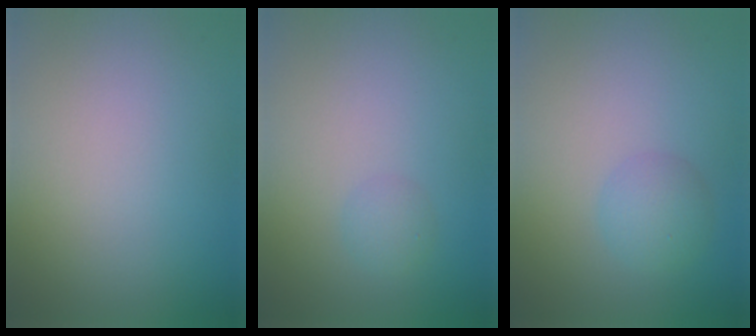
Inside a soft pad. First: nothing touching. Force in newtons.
{"total": 1.2, "press": 1.2, "slide": 0.0}
{"total": 2.2, "press": 2.2, "slide": 0.0}